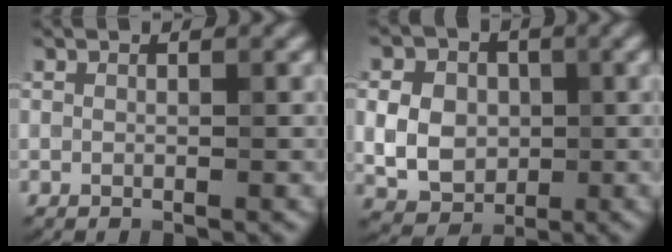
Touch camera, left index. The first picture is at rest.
{"total": 8.6, "force": [1.0, 7.2, 4.6], "torque": [-0.085, 0.028, 0.004]}